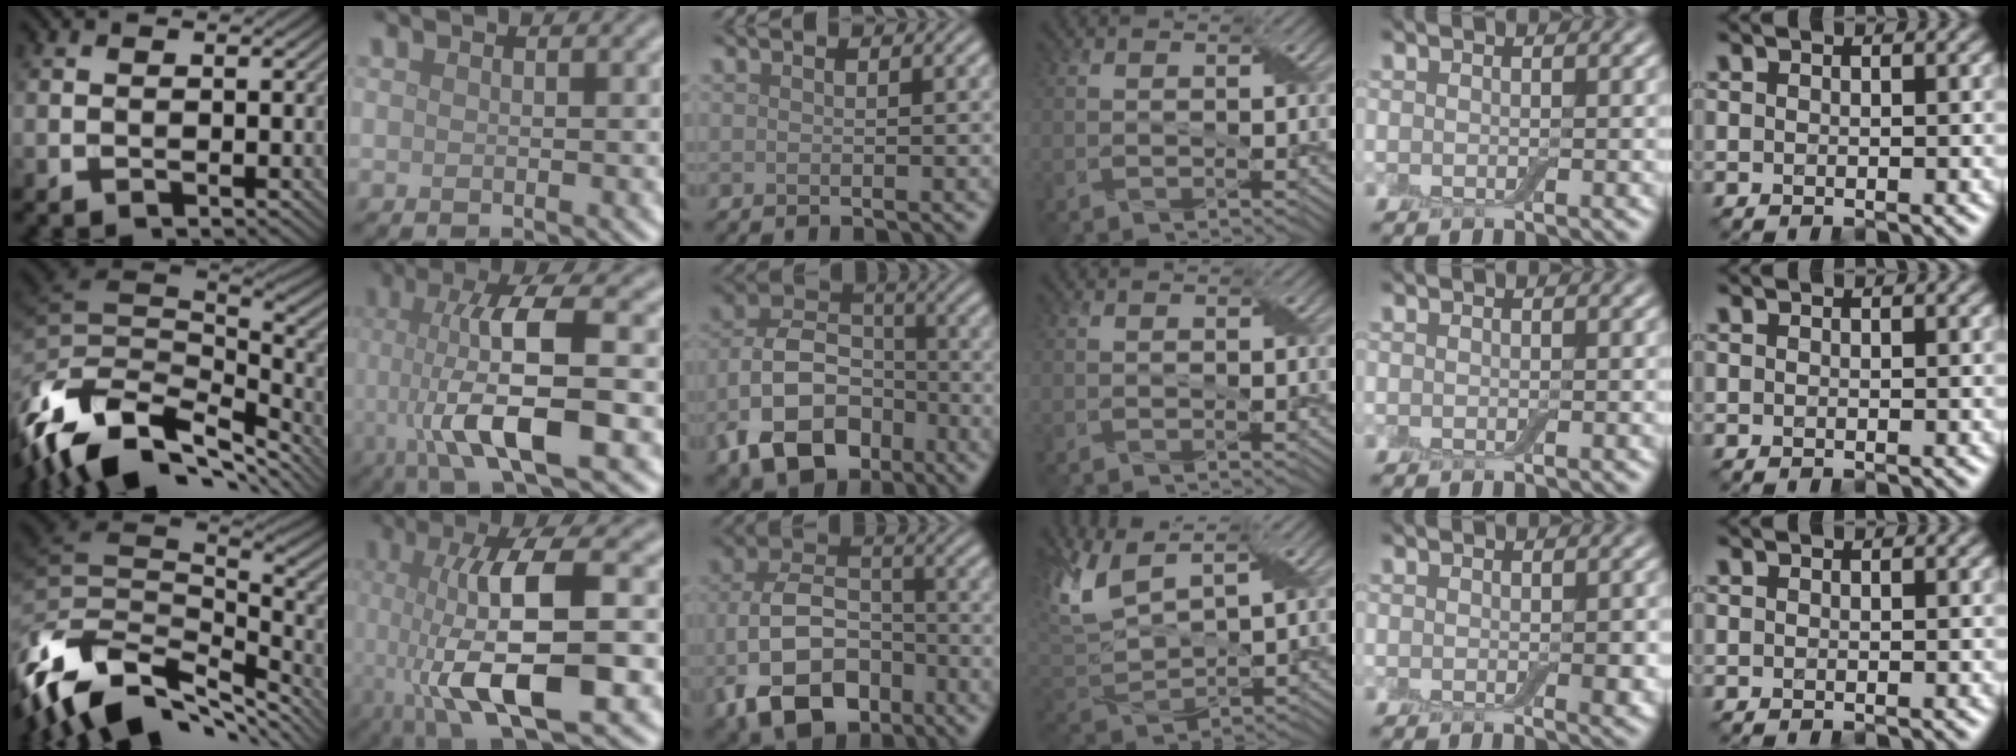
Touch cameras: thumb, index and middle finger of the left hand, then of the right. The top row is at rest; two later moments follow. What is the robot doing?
{"motion": "wrap", "object": "adhesive wrap"}